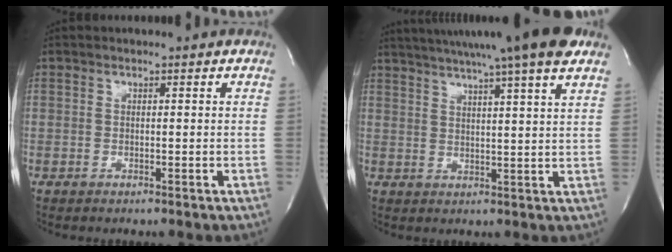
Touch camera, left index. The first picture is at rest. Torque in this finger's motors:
{"motor_torque": [0.27, -0.35, 0.88, 0.21]}